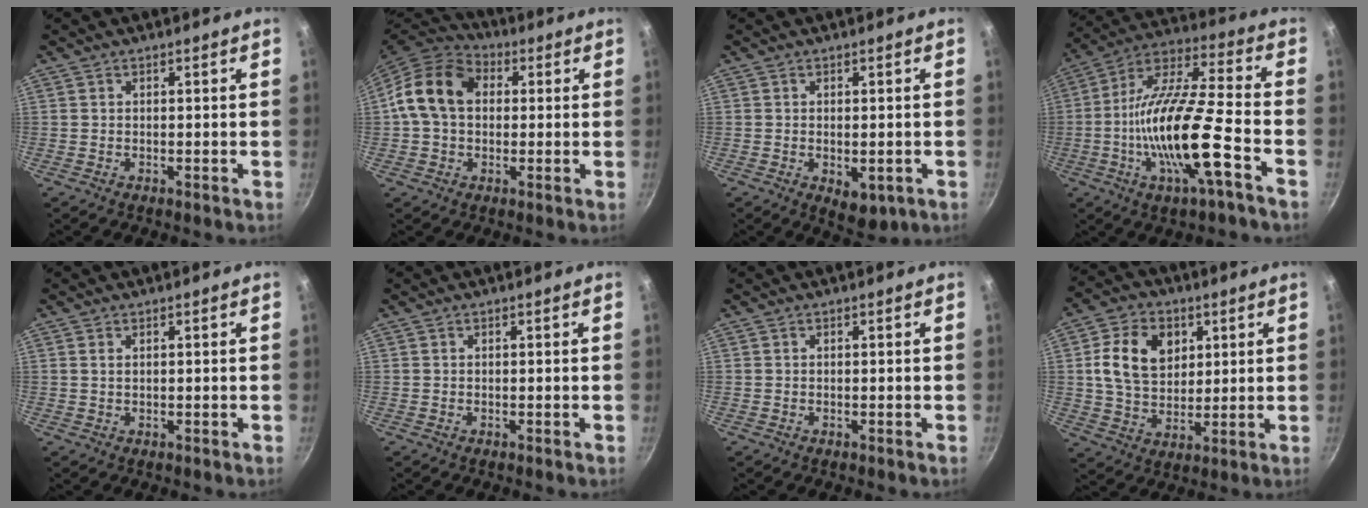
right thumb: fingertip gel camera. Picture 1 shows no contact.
{"total": 12.9, "force": [1.7, 9.8, 8.2], "torque": [-0.118, 0.025, 0.010]}
{"total": 5.5, "force": [-1.5, 3.0, 4.4], "torque": [-0.051, -0.007, -0.012]}
{"total": 19.6, "force": [-6.1, 4.4, 18.1], "torque": [-0.329, 0.032, -0.125]}
{"total": 1.0, "force": [0.4, 0.6, 0.8], "torque": [-0.014, 0.001, 0.005]}
{"total": 0.0}
{"total": 0.0}
{"total": 12.8, "force": [3.5, 9.4, 8.0], "torque": [-0.119, -0.003, 0.060]}